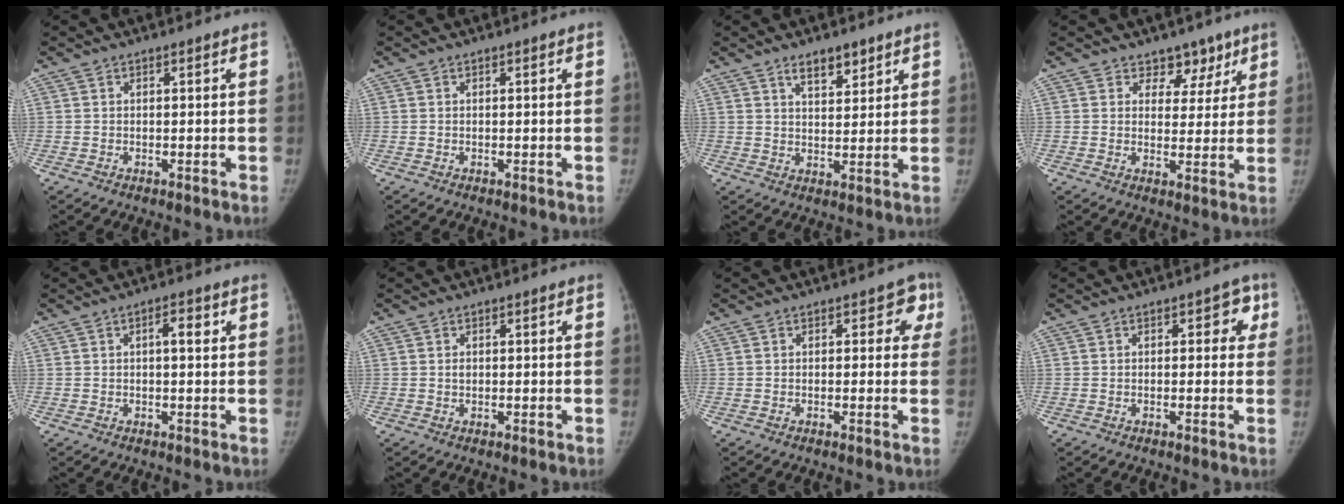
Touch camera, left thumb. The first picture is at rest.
{"total": 0.0}
{"total": 5.5, "force": [3.8, 2.4, 3.2], "torque": [-0.028, -0.026, 0.063]}
{"total": 5.6, "force": [3.9, 3.9, 1.2], "torque": [0.027, -0.019, 0.055]}
{"total": 2.9, "force": [0.7, 1.0, 2.6], "torque": [-0.036, 0.004, 0.008]}
{"total": 0.8, "force": [0.1, 0.6, 0.5], "torque": [-0.004, 0.001, 0.002]}
{"total": 3.5, "force": [1.0, 2.4, 2.2], "torque": [0.018, 0.004, -0.002]}
{"total": 3.5, "force": [1.0, 2.3, 2.5], "torque": [0.009, 0.004, 0.000]}